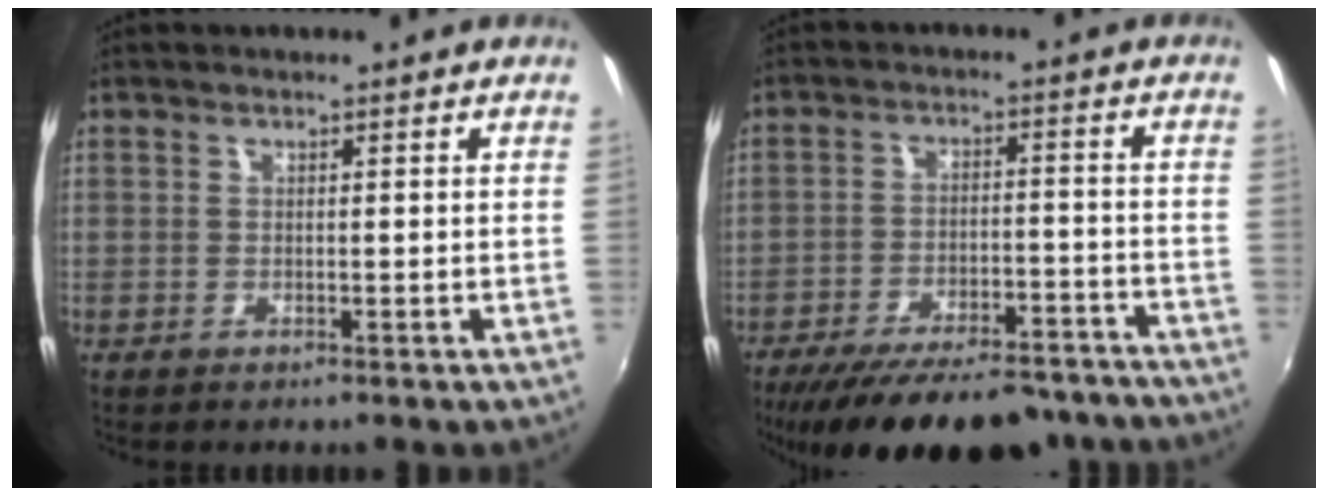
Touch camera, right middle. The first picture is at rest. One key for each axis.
{"total": 22.4, "fx": -18.8, "fy": 6.9, "fz": 10.0, "tx": -0.186, "ty": -0.015, "tz": -0.255}